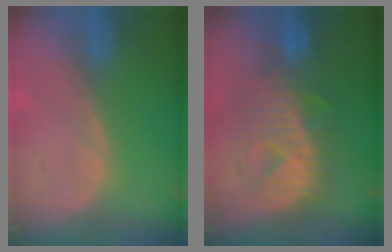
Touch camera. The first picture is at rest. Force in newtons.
{"total": 9.5, "press": 9.5, "slide": 0.5}